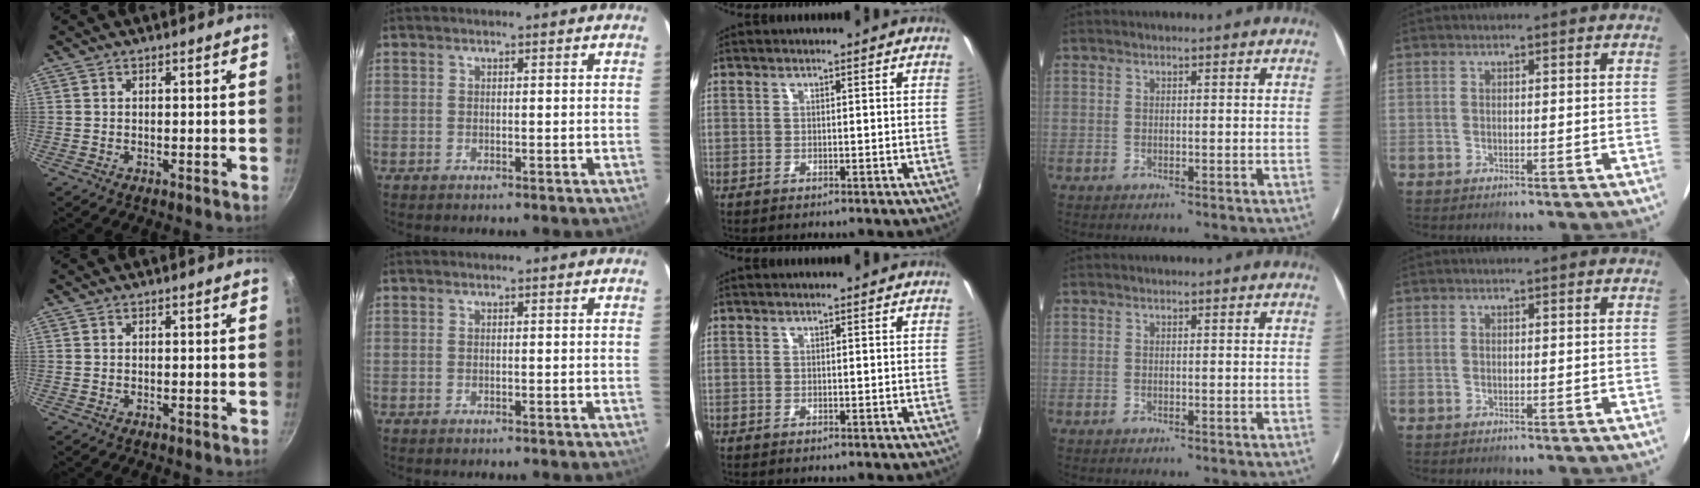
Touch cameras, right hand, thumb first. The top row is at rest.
{}